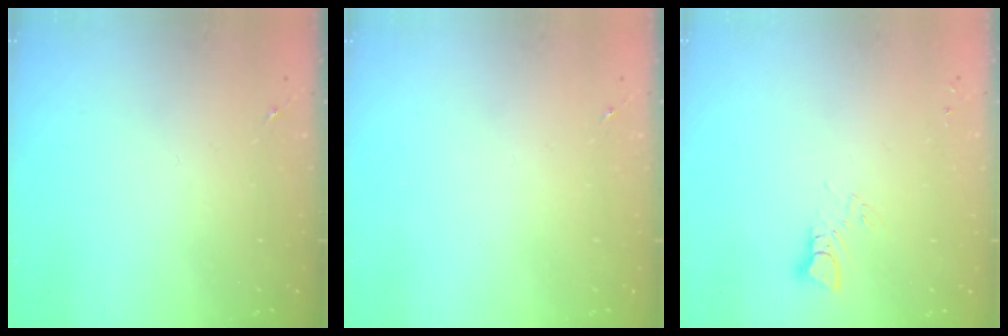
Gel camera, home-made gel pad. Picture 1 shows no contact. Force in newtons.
{"total": 0.0}
{"total": 2.9, "press": 2.9, "slide": 0.2}